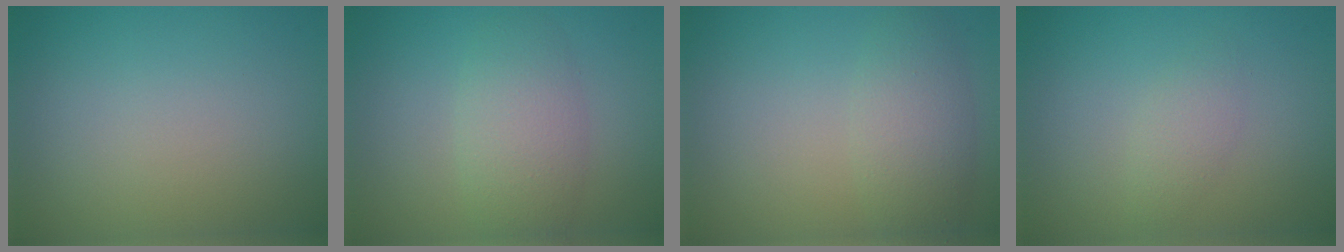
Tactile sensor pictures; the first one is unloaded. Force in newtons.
{"total": 3.8, "press": 3.8, "slide": 0.2}
{"total": 3.2, "press": 3.2, "slide": 0.1}
{"total": 1.4, "press": 1.4, "slide": 0.0}